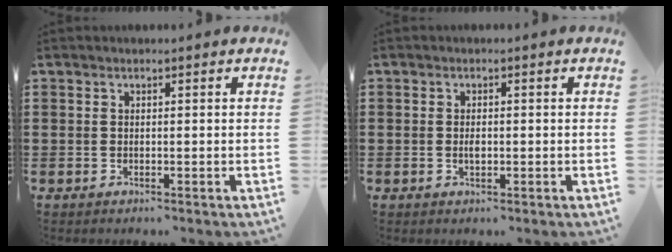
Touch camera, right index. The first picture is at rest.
{"total": 1.3, "force": [-0.1, 0.6, 1.1], "torque": [-0.022, -0.001, -0.002]}